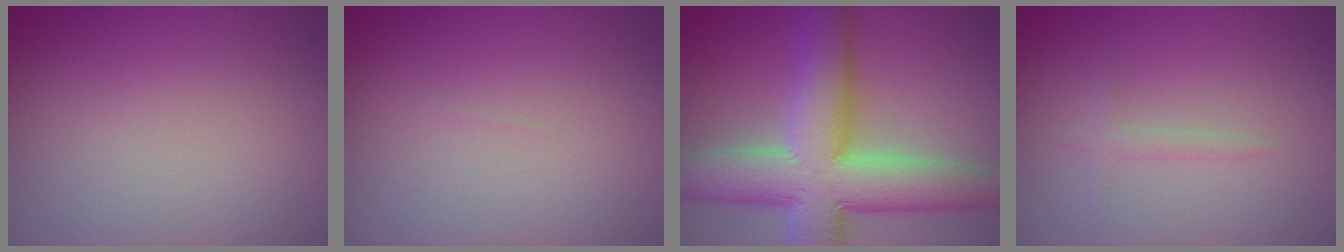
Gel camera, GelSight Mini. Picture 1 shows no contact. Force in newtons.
{"total": 0.0}
{"total": 11.9, "press": 11.8, "slide": 1.0}
{"total": 1.3, "press": 1.3, "slide": 0.0}